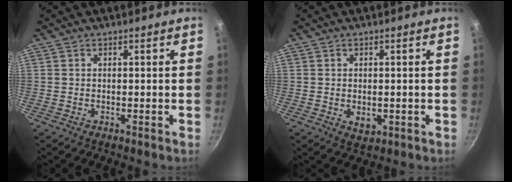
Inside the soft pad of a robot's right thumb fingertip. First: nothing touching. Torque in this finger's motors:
{"motor_torque": [-0.40, 0.22, -0.19, 0.10, -0.01]}